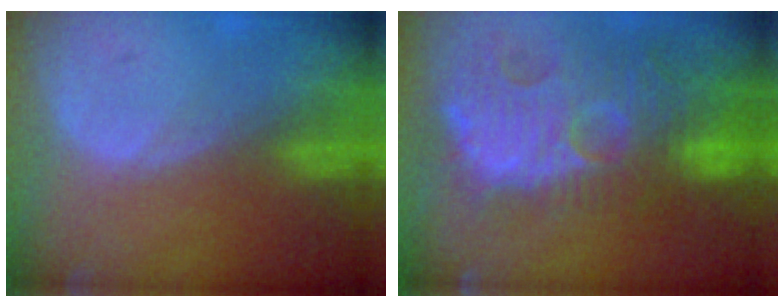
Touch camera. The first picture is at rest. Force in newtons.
{"total": 14.2, "press": 12.5, "slide": 6.8}